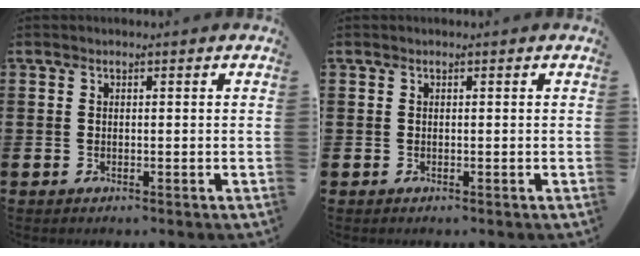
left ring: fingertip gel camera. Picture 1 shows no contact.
{"total": 0.0}